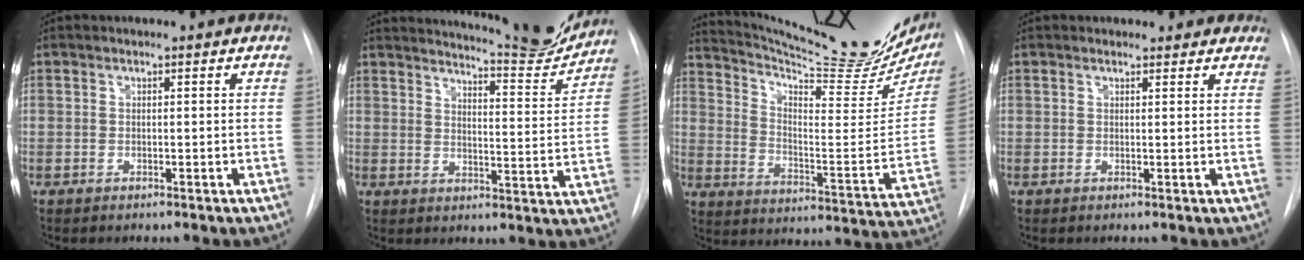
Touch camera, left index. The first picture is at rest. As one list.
[{"total": 13.5, "force": [13.2, 0.2, 2.8], "torque": [-0.041, -0.064, 0.159]}, {"total": 25.1, "force": [22.1, 2.9, 11.5], "torque": [-0.183, -0.080, 0.299]}, {"total": 4.0, "force": [3.6, 1.7, 0.5], "torque": [0.009, -0.003, 0.025]}]